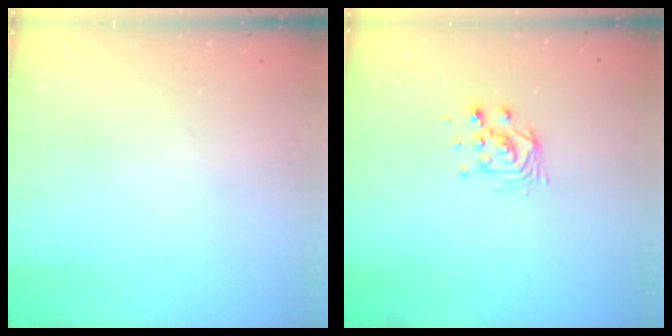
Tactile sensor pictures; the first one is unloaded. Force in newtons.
{"total": 6.2, "press": 6.2, "slide": 0.1}